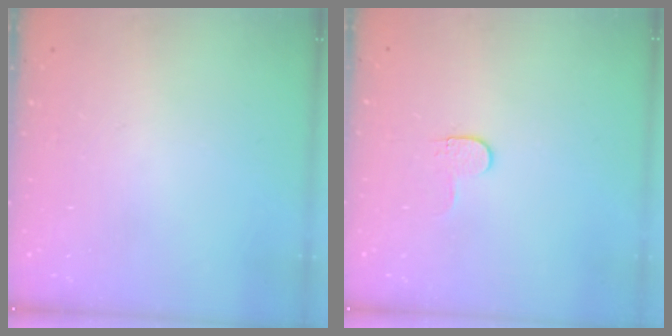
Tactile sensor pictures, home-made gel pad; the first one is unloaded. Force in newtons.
{"total": 3.9, "press": 3.9, "slide": 0.4}